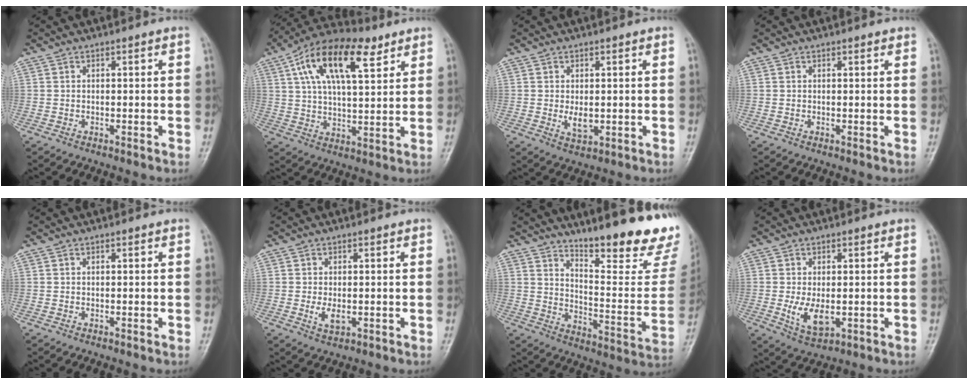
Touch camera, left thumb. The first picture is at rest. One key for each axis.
{"total": 17.1, "fx": 7.9, "fy": 7.6, "fz": 13.2, "tx": -0.205, "ty": -0.003, "tz": 0.133}
{"total": 3.4, "fx": 0.0, "fy": 2.0, "fz": 2.8, "tx": -0.039, "ty": -0.008, "tz": 0.007}
{"total": 0.8, "fx": 0.6, "fy": 0.3, "fz": 0.3, "tx": -0.006, "ty": -0.002, "tz": 0.006}
{"total": 0.0}
{"total": 3.1, "fx": -0.4, "fy": 1.8, "fz": 2.6, "tx": -0.046, "ty": -0.006, "tz": -0.003}
{"total": 22.2, "fx": 17.5, "fy": 4.2, "fz": 13.0, "tx": -0.150, "ty": -0.140, "tz": 0.241}
{"total": 6.0, "fx": -0.7, "fy": 3.4, "fz": 4.9, "tx": -0.086, "ty": -0.014, "tz": -0.003}